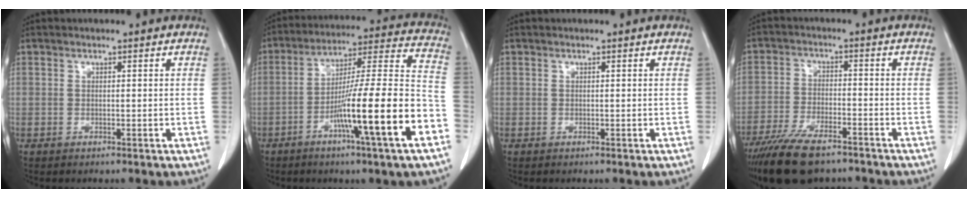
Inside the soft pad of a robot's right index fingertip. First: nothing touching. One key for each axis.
{"total": 19.5, "fx": -7.8, "fy": -0.5, "fz": 17.8, "tx": -0.267, "ty": -0.004, "tz": -0.131}
{"total": 0.0}
{"total": 11.8, "fx": -9.0, "fy": 3.6, "fz": 6.6, "tx": -0.120, "ty": -0.021, "tz": -0.154}